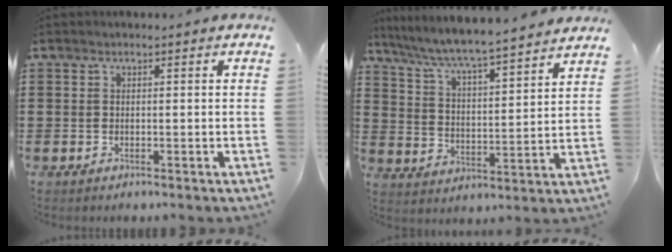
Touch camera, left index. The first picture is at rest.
{"total": 5.6, "force": [5.2, -0.3, 2.1], "torque": [-0.064, -0.039, 0.081]}